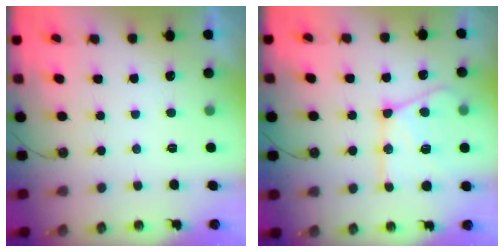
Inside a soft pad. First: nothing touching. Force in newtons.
{"total": 18.4, "press": 18.3, "slide": 1.4}